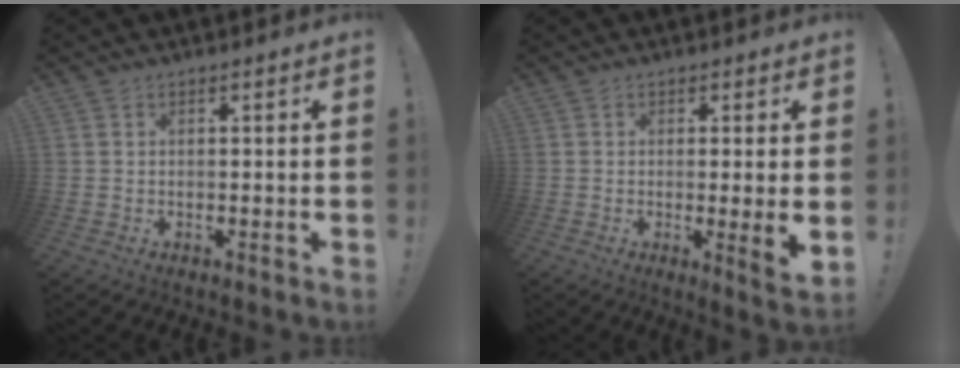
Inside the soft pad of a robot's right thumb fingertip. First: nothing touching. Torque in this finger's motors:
{"motor_torque": [-0.08, -0.16, -0.14, -0.06, 0.15]}